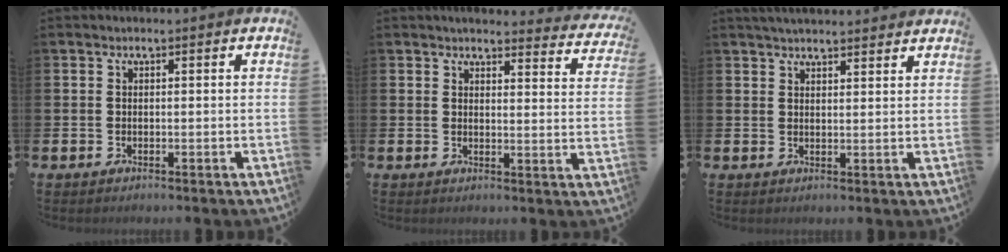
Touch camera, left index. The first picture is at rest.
{"total": 3.4, "force": [3.4, 0.5, 0.2], "torque": [-0.003, -0.030, 0.056]}
{"total": 3.1, "force": [3.1, 0.2, 0.5], "torque": [-0.011, -0.011, 0.055]}